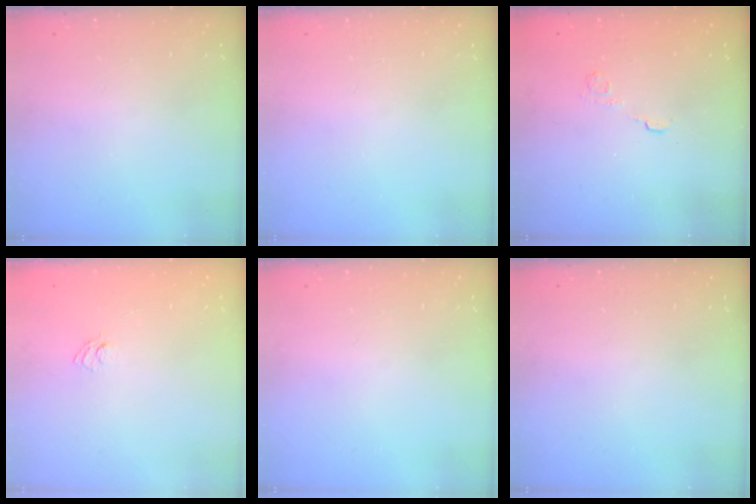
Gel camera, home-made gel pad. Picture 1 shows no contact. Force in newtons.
{"total": 0.0}
{"total": 2.7, "press": 2.3, "slide": 1.4}
{"total": 3.7, "press": 3.5, "slide": 1.3}
{"total": 0.0}
{"total": 0.0}